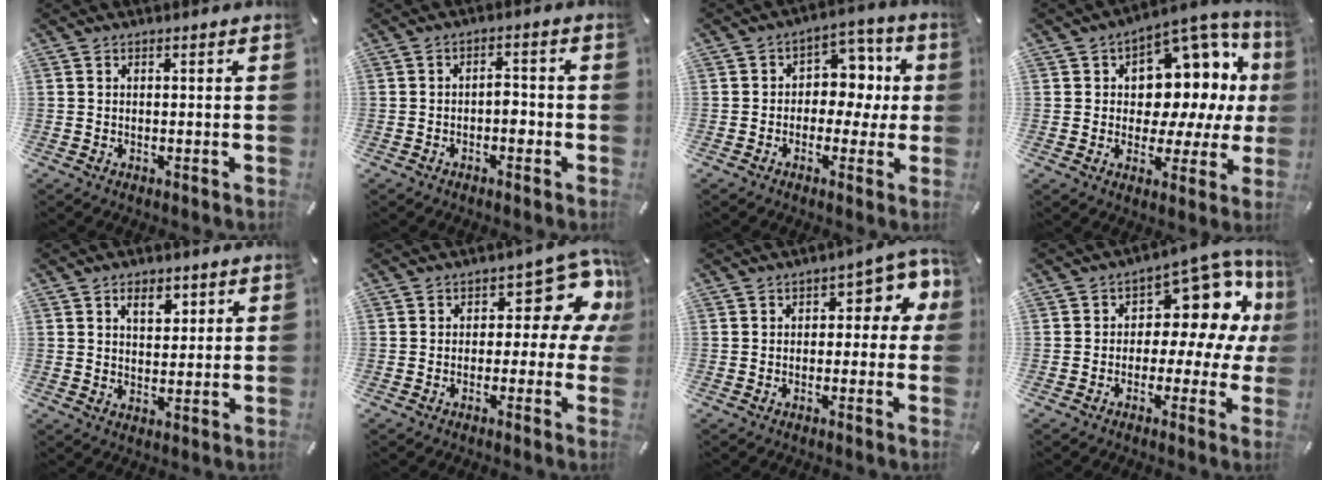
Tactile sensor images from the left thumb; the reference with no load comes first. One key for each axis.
{"total": 3.1, "fx": -1.4, "fy": 1.8, "fz": 2.1, "tx": -0.040, "ty": 0.009, "tz": -0.026}
{"total": 8.3, "fx": -0.4, "fy": 7.1, "fz": 4.3, "tx": -0.050, "ty": 0.004, "tz": -0.012}
{"total": 11.9, "fx": 4.2, "fy": 8.9, "fz": 6.6, "tx": -0.077, "ty": -0.056, "tz": 0.081}
{"total": 5.2, "fx": 2.6, "fy": 3.4, "fz": 3.0, "tx": -0.029, "ty": -0.009, "tz": 0.037}
{"total": 10.8, "fx": 4.2, "fy": 5.9, "fz": 8.1, "tx": -0.091, "ty": -0.038, "tz": 0.071}
{"total": 7.2, "fx": 1.7, "fy": 4.1, "fz": 5.6, "tx": -0.071, "ty": -0.006, "tz": 0.022}
{"total": 11.6, "fx": 5.5, "fy": 7.1, "fz": 7.4, "tx": -0.099, "ty": -0.057, "tz": 0.093}